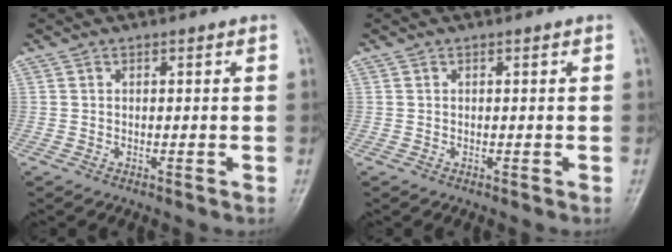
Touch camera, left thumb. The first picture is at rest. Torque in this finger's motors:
{"motor_torque": [-0.04, 0.05, -0.03, -0.02, 0.00]}